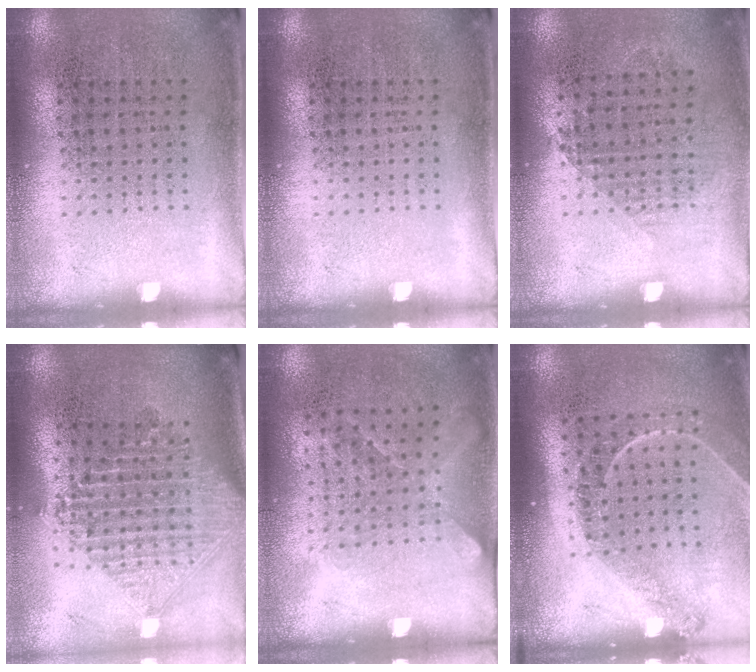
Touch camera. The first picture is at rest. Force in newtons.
{"total": 0.0}
{"total": 0.9, "press": 0.8, "slide": 0.3}
{"total": 2.2, "press": 1.7, "slide": 1.4}
{"total": 1.3, "press": 1.0, "slide": 0.8}
{"total": 1.3, "press": 1.3, "slide": 0.2}